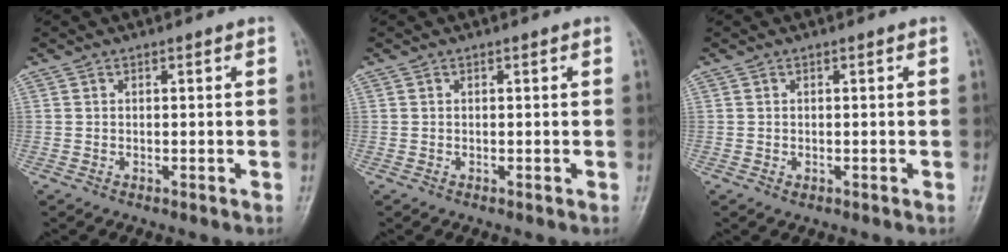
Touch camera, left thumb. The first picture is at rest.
{"total": 0.0}
{"total": 0.9, "force": [-0.2, 0.6, 0.7], "torque": [-0.012, 0.006, 0.000]}